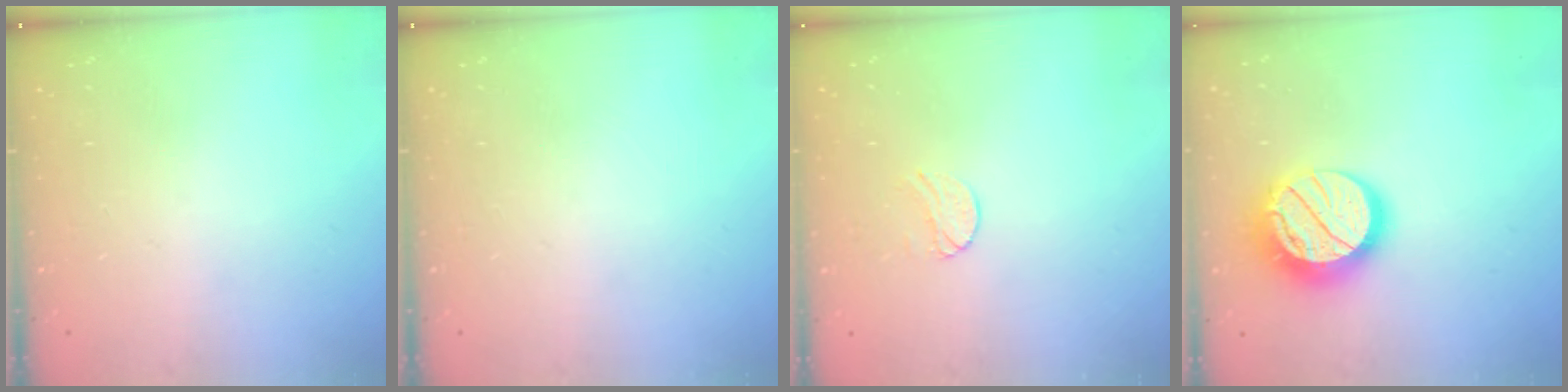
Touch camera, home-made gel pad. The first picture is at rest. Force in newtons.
{"total": 0.0}
{"total": 6.0, "press": 5.9, "slide": 0.6}
{"total": 17.5, "press": 17.5, "slide": 1.3}